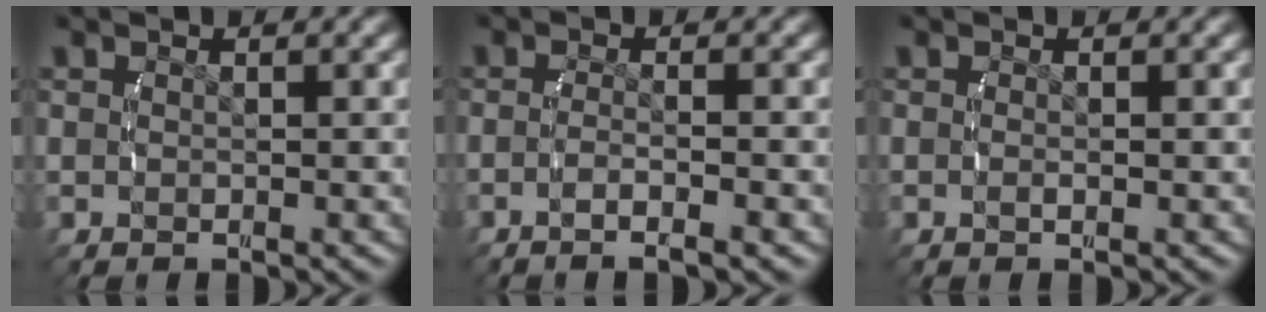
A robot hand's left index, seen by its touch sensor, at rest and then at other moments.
{"total": 2.5, "force": [-1.8, -0.3, 1.8], "torque": [-0.039, -0.005, -0.028]}
{"total": 0.7, "force": [-0.4, 0.0, 0.6], "torque": [-0.018, -0.005, -0.007]}